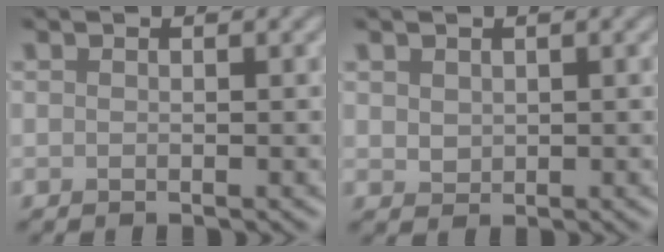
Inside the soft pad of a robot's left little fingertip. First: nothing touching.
{"total": 1.2, "force": [0.6, 0.9, 0.4], "torque": [-0.009, -0.002, 0.016]}